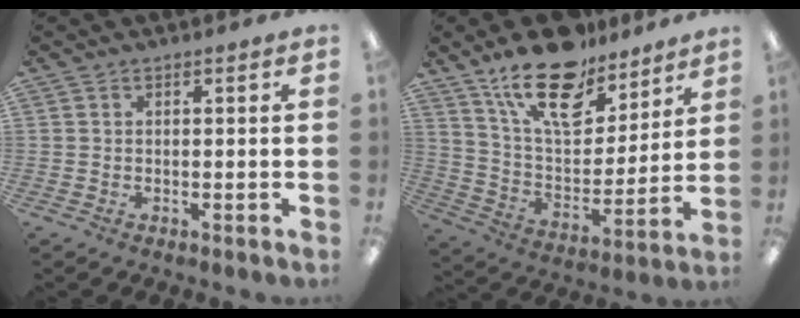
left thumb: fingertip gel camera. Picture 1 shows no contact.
{"total": 19.7, "force": [14.0, 9.2, 10.4], "torque": [-0.180, -0.078, 0.246]}